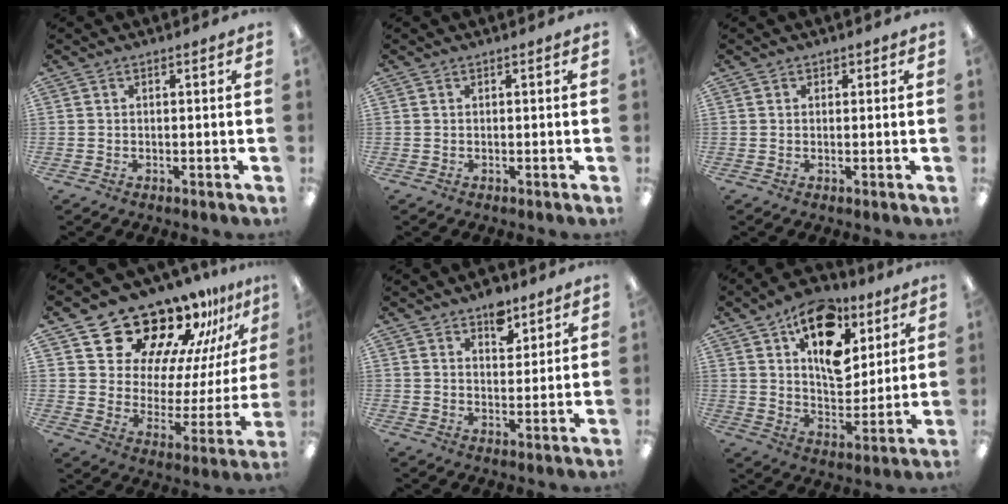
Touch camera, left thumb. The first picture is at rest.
{"total": 0.0}
{"total": 1.0, "force": [0.4, 0.9, 0.1], "torque": [0.006, 0.000, 0.006]}
{"total": 20.9, "force": [17.7, 8.8, 6.7], "torque": [-0.118, -0.133, 0.316]}
{"total": 6.6, "force": [4.6, 3.7, 2.9], "torque": [-0.024, -0.025, 0.076]}
{"total": 17.8, "force": [9.3, 10.6, 10.8], "torque": [-0.147, -0.037, 0.162]}